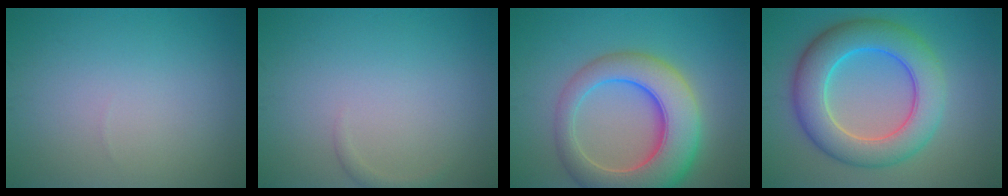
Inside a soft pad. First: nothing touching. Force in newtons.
{"total": 0.7, "press": 0.7, "slide": 0.0}
{"total": 9.8, "press": 9.8, "slide": 0.6}
{"total": 8.6, "press": 8.6, "slide": 0.2}